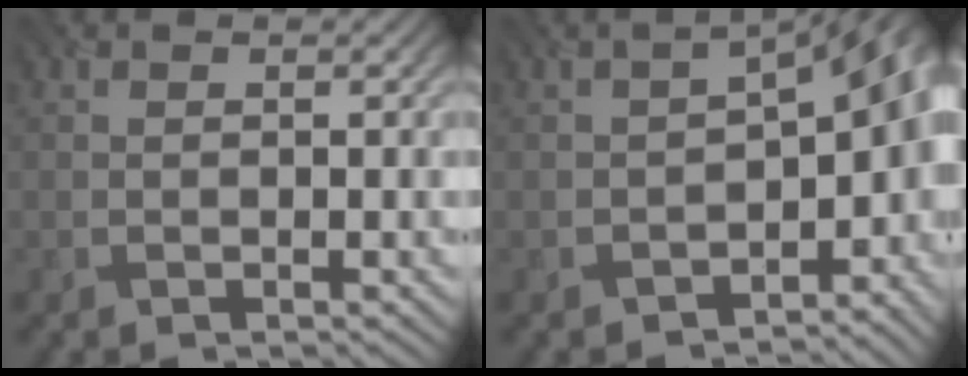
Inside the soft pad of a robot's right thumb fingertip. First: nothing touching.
{"total": 12.0, "force": [-3.8, 6.7, 9.2], "torque": [-0.102, -0.041, -0.026]}